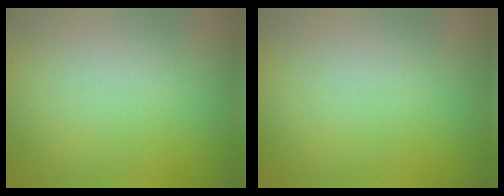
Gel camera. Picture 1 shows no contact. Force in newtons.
{"total": 0.0}